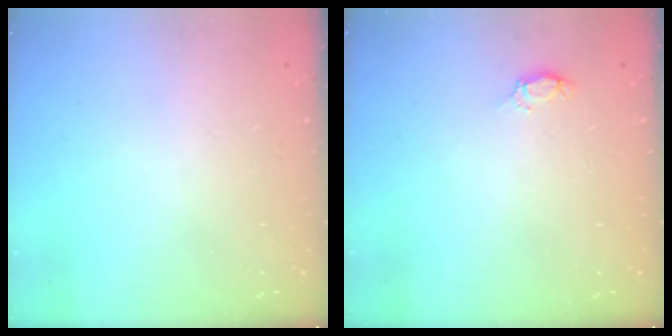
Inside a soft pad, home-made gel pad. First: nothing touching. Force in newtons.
{"total": 3.1, "press": 3.1, "slide": 0.4}